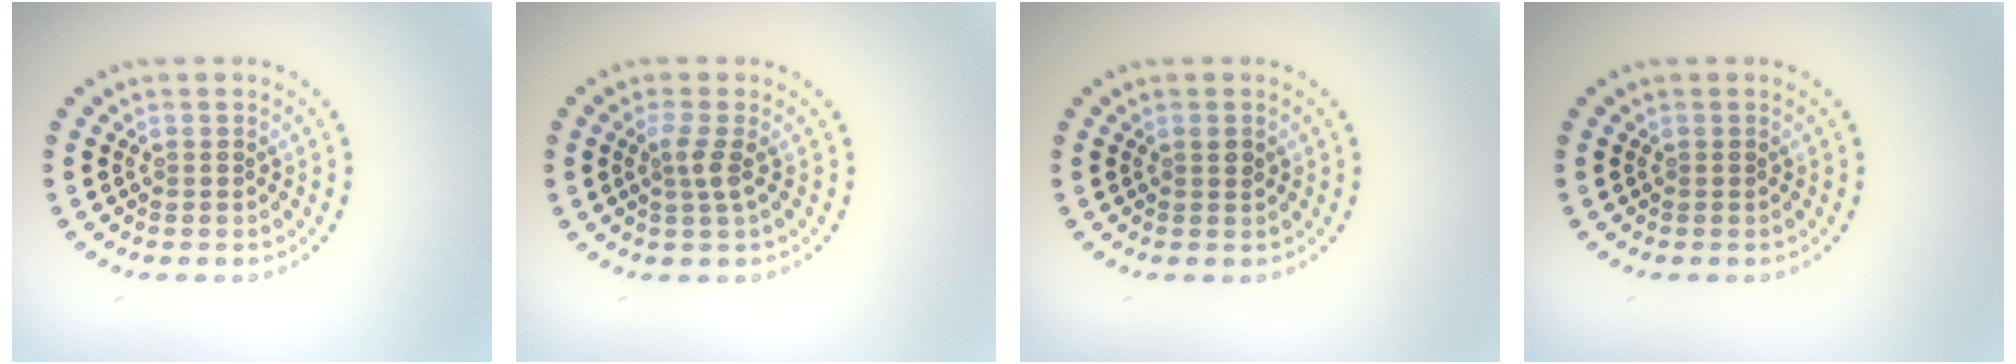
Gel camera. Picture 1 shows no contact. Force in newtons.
{"total": 1.8, "press": 1.3, "slide": 1.3}
{"total": 0.8, "press": 0.8, "slide": 0.3}
{"total": 0.0}